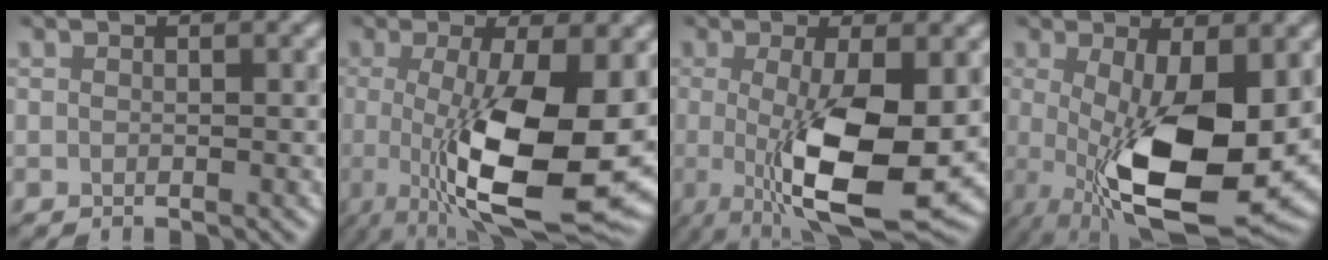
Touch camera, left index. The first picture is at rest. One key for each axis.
{"total": 12.5, "fx": -1.7, "fy": 3.6, "fz": 11.8, "tx": -0.185, "ty": -0.023, "tz": -0.017}
{"total": 10.1, "fx": -1.4, "fy": 2.7, "fz": 9.6, "tx": -0.156, "ty": -0.018, "tz": -0.009}
{"total": 12.5, "fx": -1.8, "fy": 4.4, "fz": 11.6, "tx": -0.195, "ty": -0.026, "tz": -0.012}